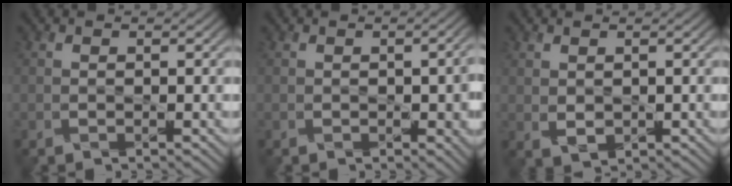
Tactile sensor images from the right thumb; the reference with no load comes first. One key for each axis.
{"total": 4.0, "fx": -0.6, "fy": 2.1, "fz": 3.3, "tx": -0.041, "ty": -0.008, "tz": 0.001}
{"total": 1.4, "fx": 0.6, "fy": 0.9, "fz": 0.9, "tx": -0.025, "ty": -0.006, "tz": 0.019}